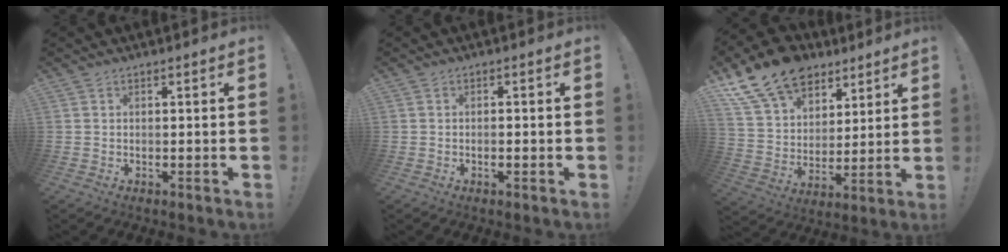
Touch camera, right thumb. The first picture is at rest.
{"total": 1.4, "force": [-0.8, 0.3, 1.1], "torque": [-0.026, 0.005, -0.012]}
{"total": 18.1, "force": [11.9, 11.4, 7.4], "torque": [-0.118, -0.075, 0.228]}